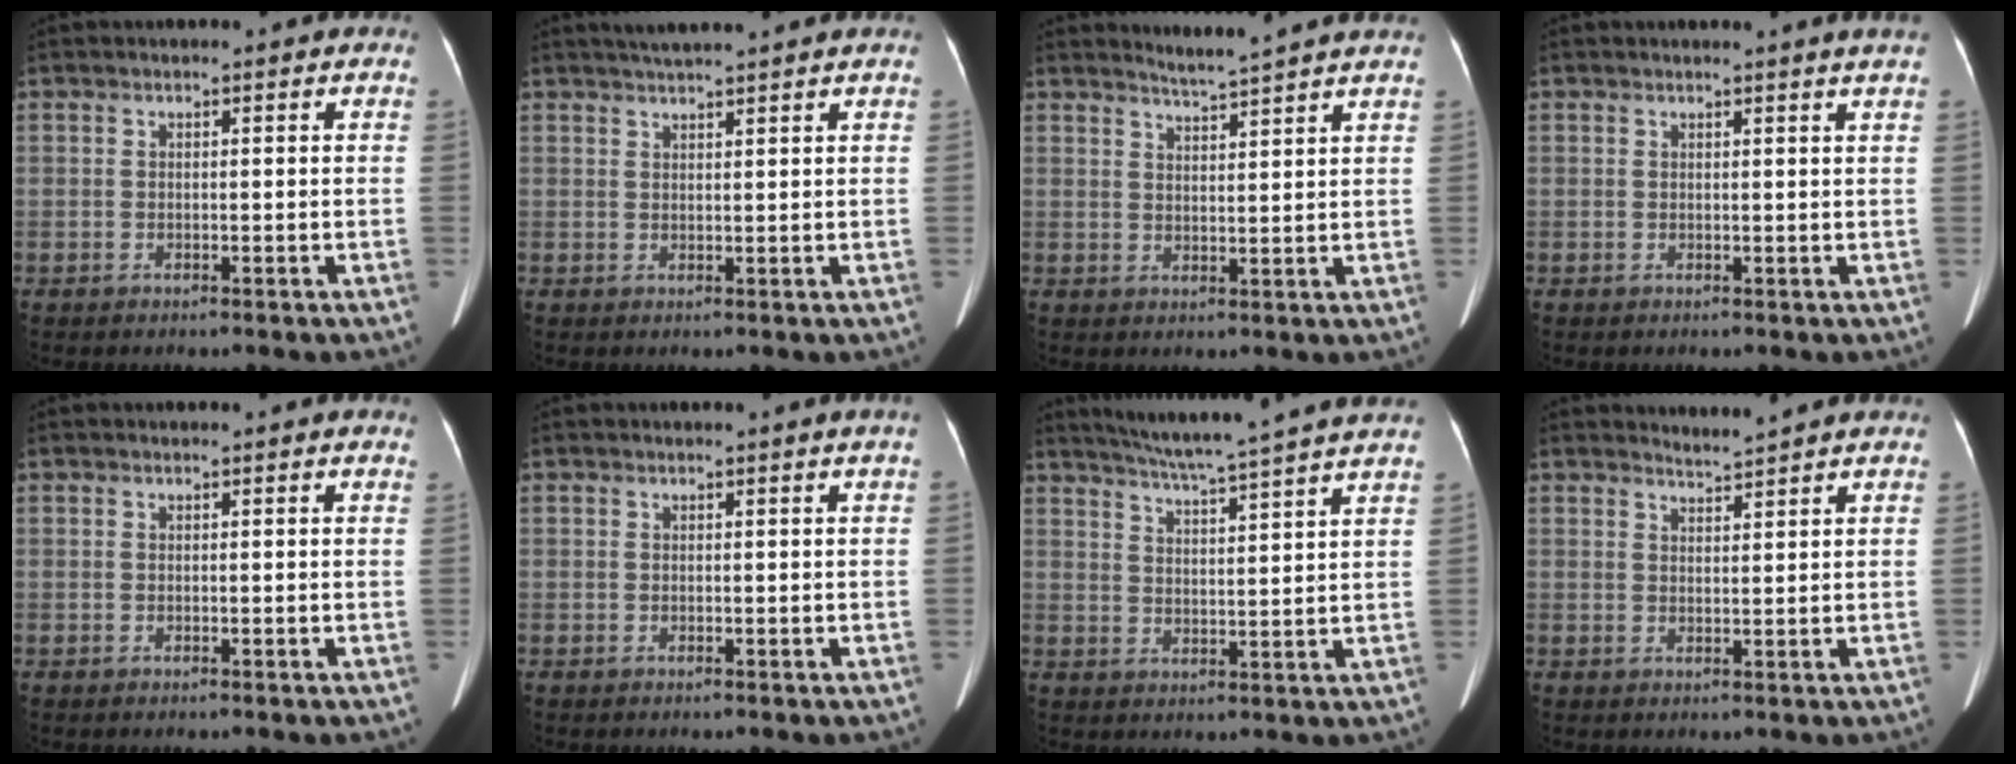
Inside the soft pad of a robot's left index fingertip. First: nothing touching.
{"total": 4.9, "force": [4.2, -0.9, 2.3], "torque": [-0.034, 0.023, 0.065]}
{"total": 5.5, "force": [5.1, -1.5, 1.3], "torque": [-0.029, -0.003, 0.069]}
{"total": 2.4, "force": [2.1, -0.7, 1.0], "torque": [-0.016, -0.004, 0.021]}
{"total": 1.9, "force": [1.8, -0.2, 0.6], "torque": [-0.016, 0.006, 0.017]}
{"total": 0.9, "force": [0.7, -0.4, 0.5], "torque": [-0.013, -0.003, 0.015]}
{"total": 16.8, "force": [14.8, -1.5, 7.9], "torque": [-0.135, -0.009, 0.196]}
{"total": 2.6, "force": [2.5, -0.9, -0.1], "torque": [-0.010, -0.006, 0.043]}